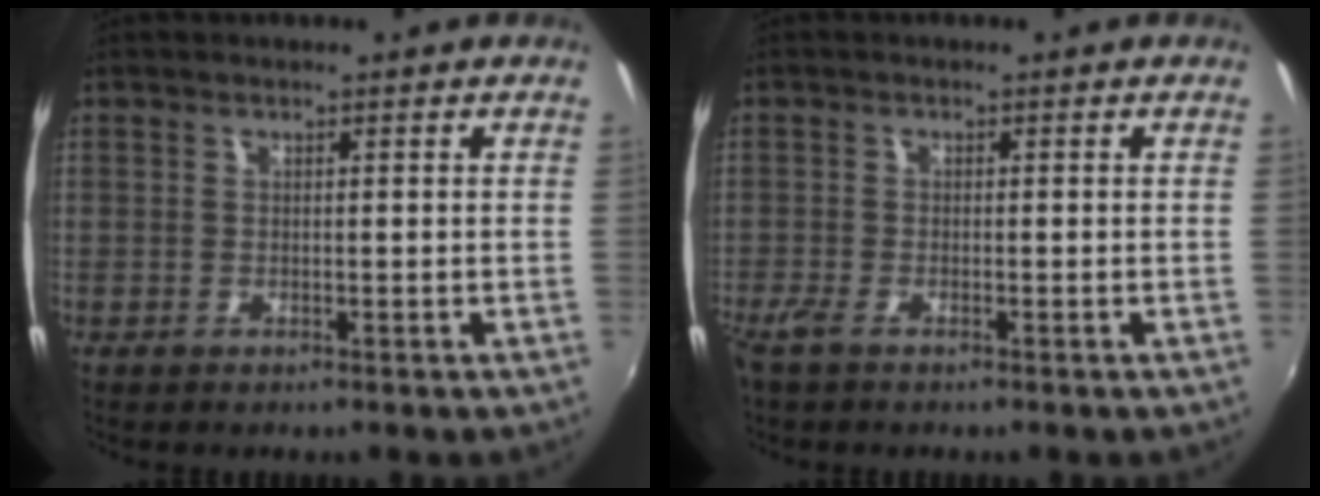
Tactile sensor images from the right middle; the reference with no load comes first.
{"total": 2.3, "force": [-1.7, 0.5, 1.4], "torque": [-0.033, -0.009, -0.036]}